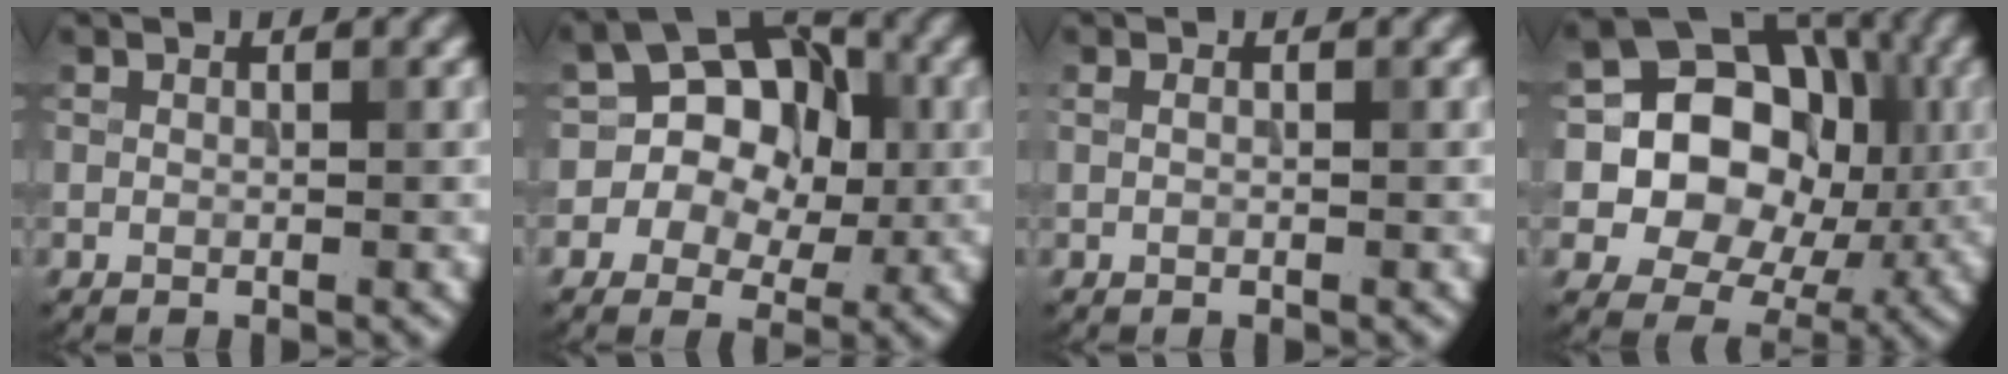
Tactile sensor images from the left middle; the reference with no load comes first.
{"total": 9.2, "force": [0.9, 7.4, 5.3], "torque": [-0.049, 0.039, -0.024]}
{"total": 0.5, "force": [0.1, 0.1, 0.5], "torque": [-0.011, -0.005, -0.001]}
{"total": 12.8, "force": [0.8, 10.9, 6.5], "torque": [-0.106, 0.019, -0.005]}